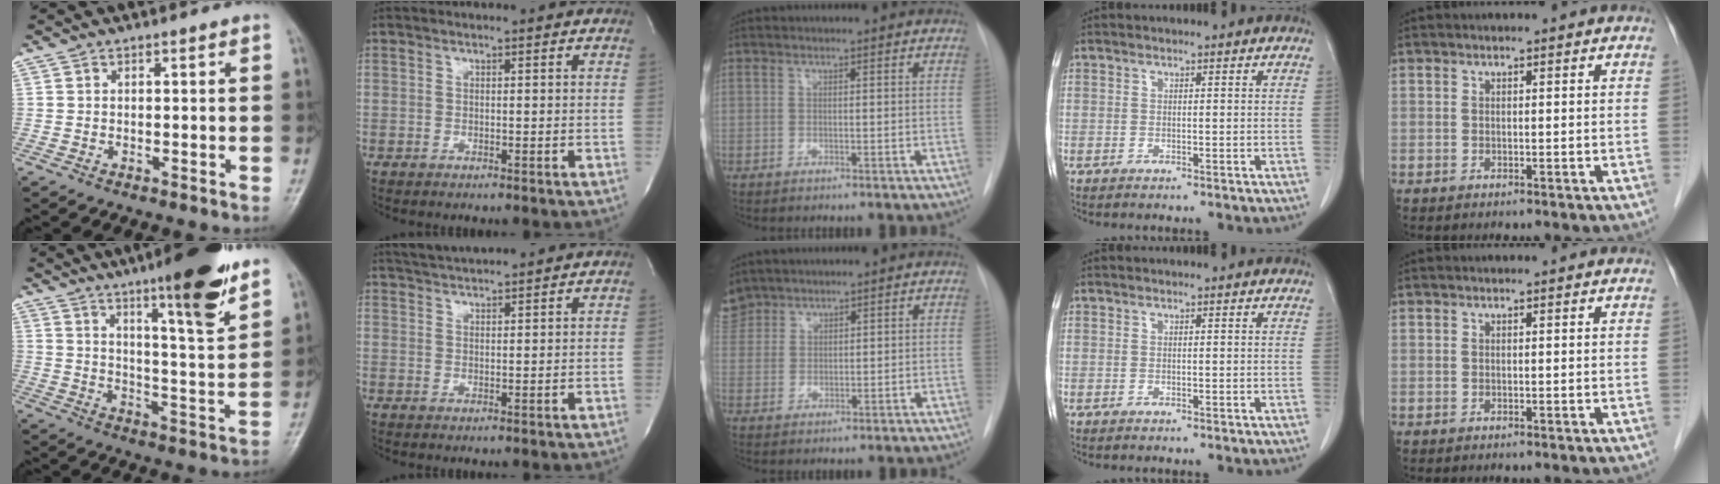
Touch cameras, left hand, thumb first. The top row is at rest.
{"thumb": {"total": 16.4, "force": [10.6, 2.2, 12.2], "torque": [-0.165, -0.063, 0.163]}, "index": {"total": 5.5, "force": [5.2, -0.5, 1.5], "torque": [-0.035, 0.021, 0.090]}, "middle": {"total": 5.5, "force": [4.6, 3.0, 0.3], "torque": [-0.005, 0.011, 0.097]}}